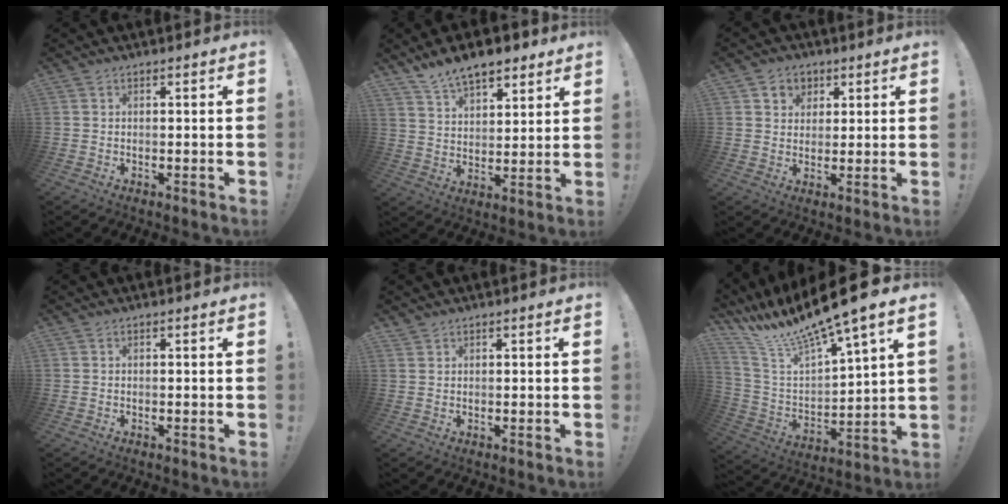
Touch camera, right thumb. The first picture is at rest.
{"total": 10.8, "force": [8.5, 4.9, 4.5], "torque": [-0.081, -0.050, 0.159]}
{"total": 5.7, "force": [2.6, 4.9, 1.2], "torque": [-0.010, -0.014, 0.050]}
{"total": 0.0}
{"total": 1.1, "force": [1.0, 0.4, 0.2], "torque": [0.002, -0.007, 0.019]}
{"total": 15.5, "force": [12.3, 2.1, 9.2], "torque": [-0.176, -0.093, 0.201]}